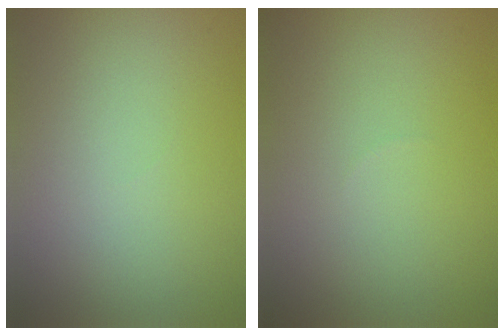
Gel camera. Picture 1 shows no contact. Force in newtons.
{"total": 0.0}